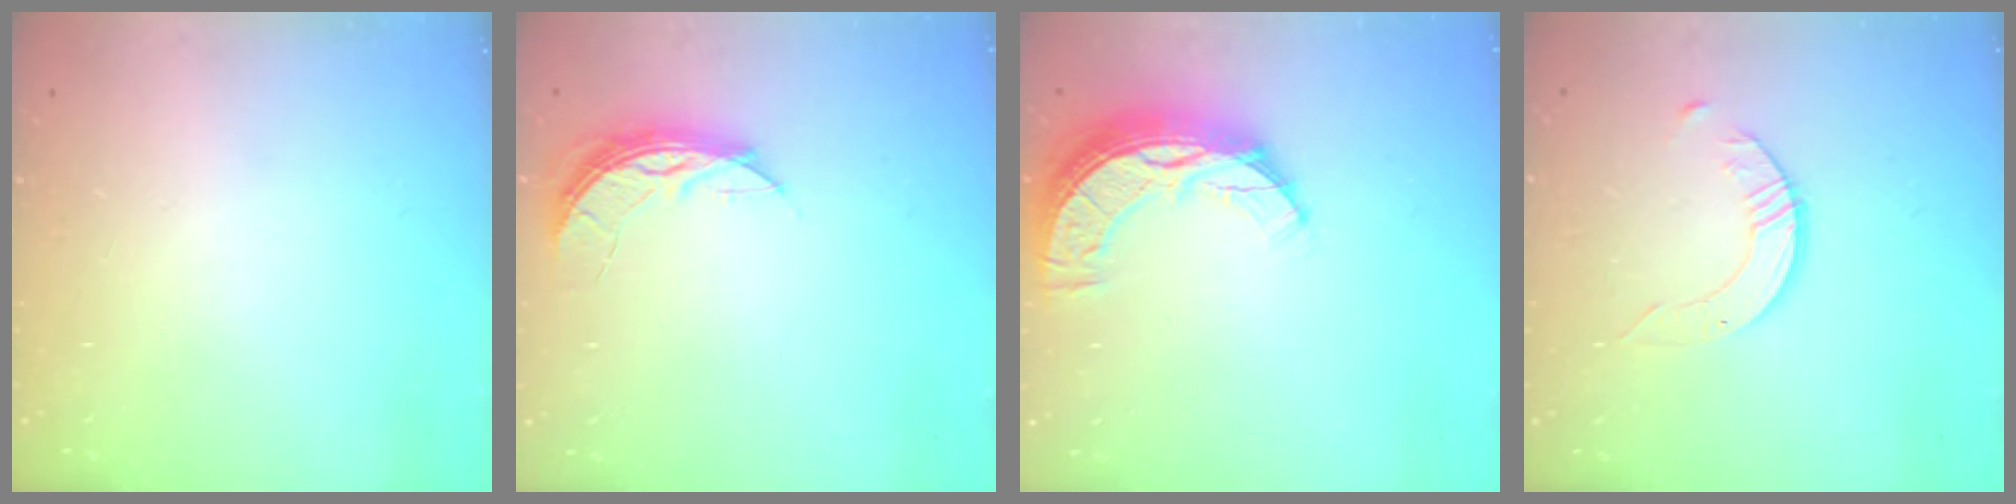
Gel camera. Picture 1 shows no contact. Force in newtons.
{"total": 6.1, "press": 6.1, "slide": 0.4}
{"total": 10.4, "press": 10.3, "slide": 0.9}
{"total": 3.7, "press": 3.7, "slide": 0.4}